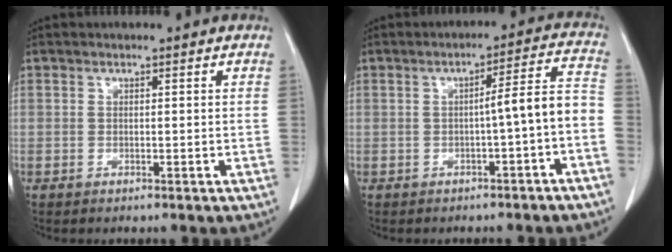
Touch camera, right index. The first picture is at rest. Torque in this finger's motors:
{"motor_torque": [0.98, -0.48, 0.40, 0.11]}